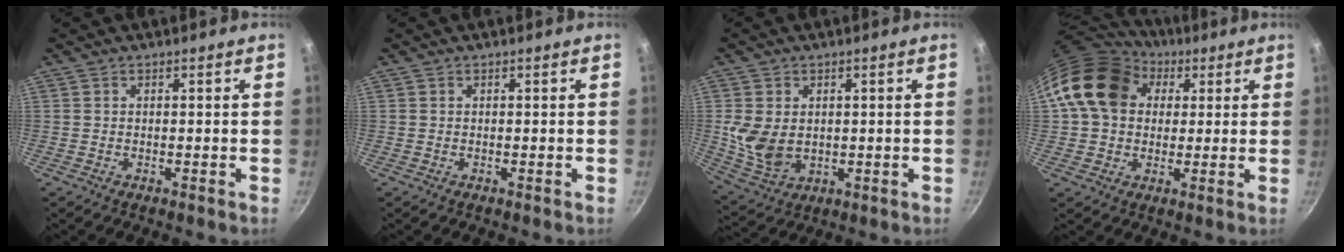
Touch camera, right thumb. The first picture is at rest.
{"total": 0.0}
{"total": 9.2, "force": [0.7, 6.5, 6.4], "torque": [-0.118, -0.018, 0.029]}
{"total": 16.6, "force": [4.4, 13.0, 9.3], "torque": [-0.143, 0.024, 0.065]}